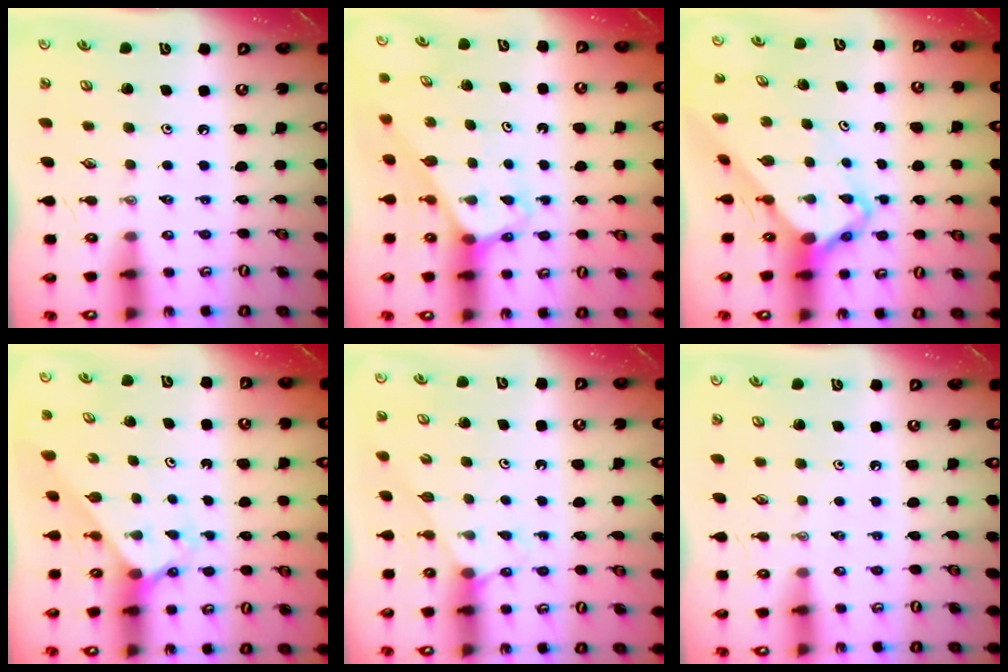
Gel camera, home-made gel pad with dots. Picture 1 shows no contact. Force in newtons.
{"total": 3.2, "press": 3.2, "slide": 0.2}
{"total": 5.9, "press": 5.9, "slide": 0.4}
{"total": 2.1, "press": 2.1, "slide": 0.2}
{"total": 3.8, "press": 3.8, "slide": 0.5}
{"total": 0.0}